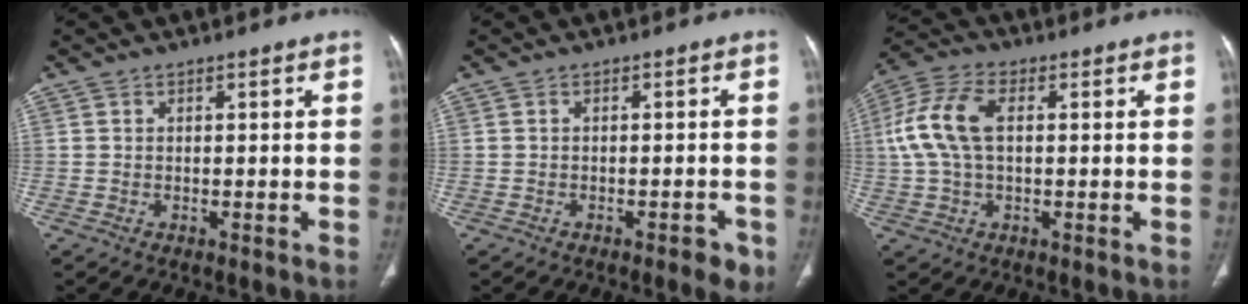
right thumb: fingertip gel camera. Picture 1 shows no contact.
{"total": 3.3, "force": [-1.8, 1.2, 2.4], "torque": [-0.026, 0.006, -0.019]}
{"total": 10.5, "force": [1.3, 5.8, 8.6], "torque": [-0.194, 0.025, 0.023]}